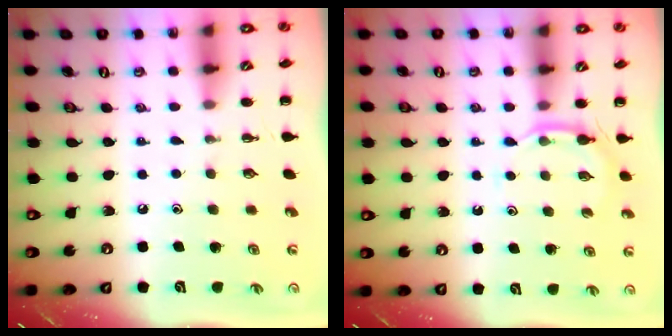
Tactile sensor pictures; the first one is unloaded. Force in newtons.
{"total": 5.4, "press": 5.4, "slide": 1.0}